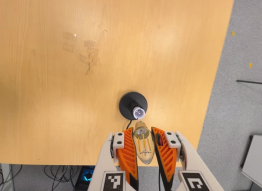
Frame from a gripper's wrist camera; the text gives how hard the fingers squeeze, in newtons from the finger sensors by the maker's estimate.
{"total": 19.9, "left": 21.5, "right": 18.3}